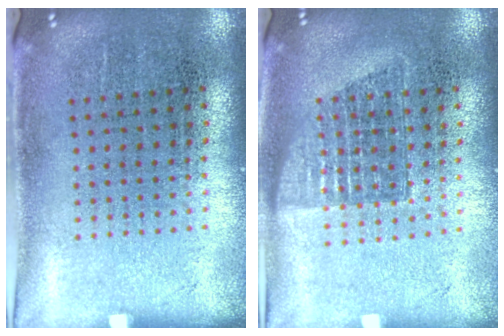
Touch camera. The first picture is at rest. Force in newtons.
{"total": 1.2, "press": 1.0, "slide": 0.6}